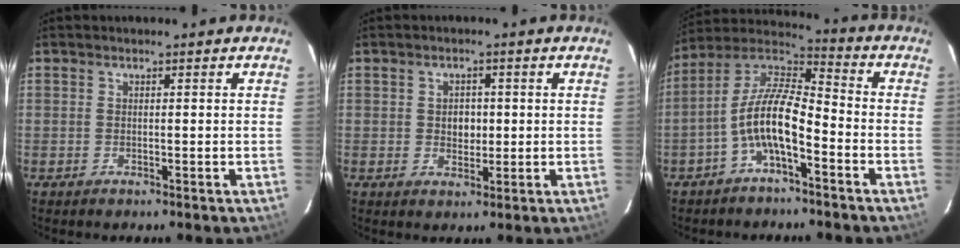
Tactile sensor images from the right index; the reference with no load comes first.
{"total": 3.2, "force": [0.1, 2.6, 1.8], "torque": [-0.027, 0.006, 0.003]}
{"total": 11.2, "force": [-4.8, 3.7, 9.5], "torque": [-0.199, 0.011, -0.093]}